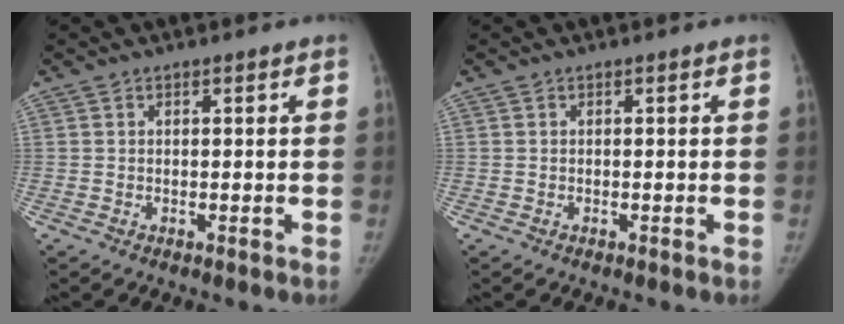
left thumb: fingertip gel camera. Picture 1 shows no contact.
{"total": 0.0}